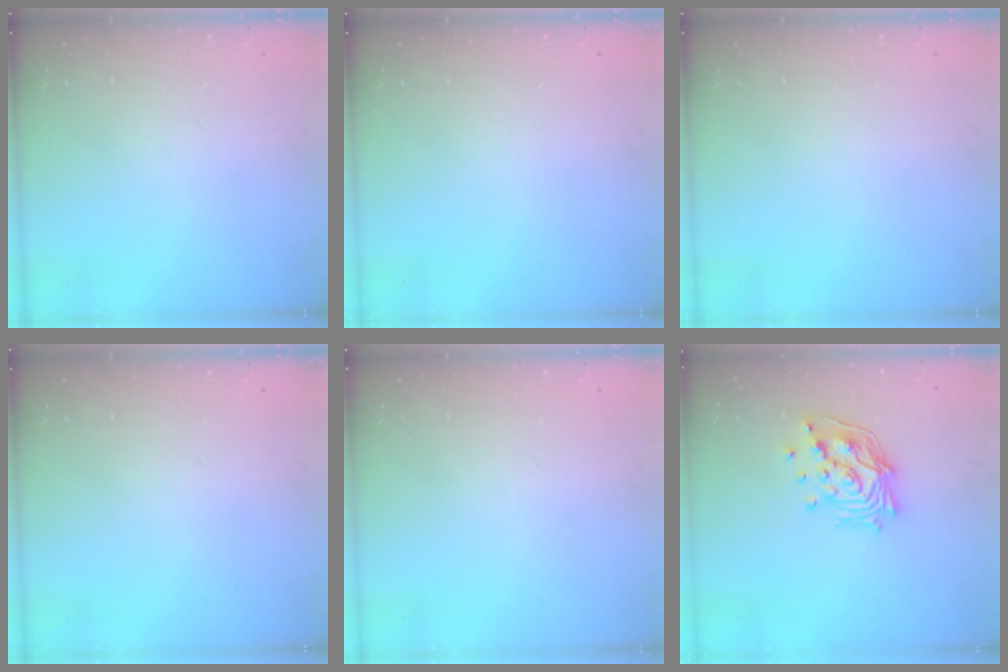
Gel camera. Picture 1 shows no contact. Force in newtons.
{"total": 0.0}
{"total": 0.0}
{"total": 0.0}
{"total": 0.0}
{"total": 15.4, "press": 15.2, "slide": 1.8}